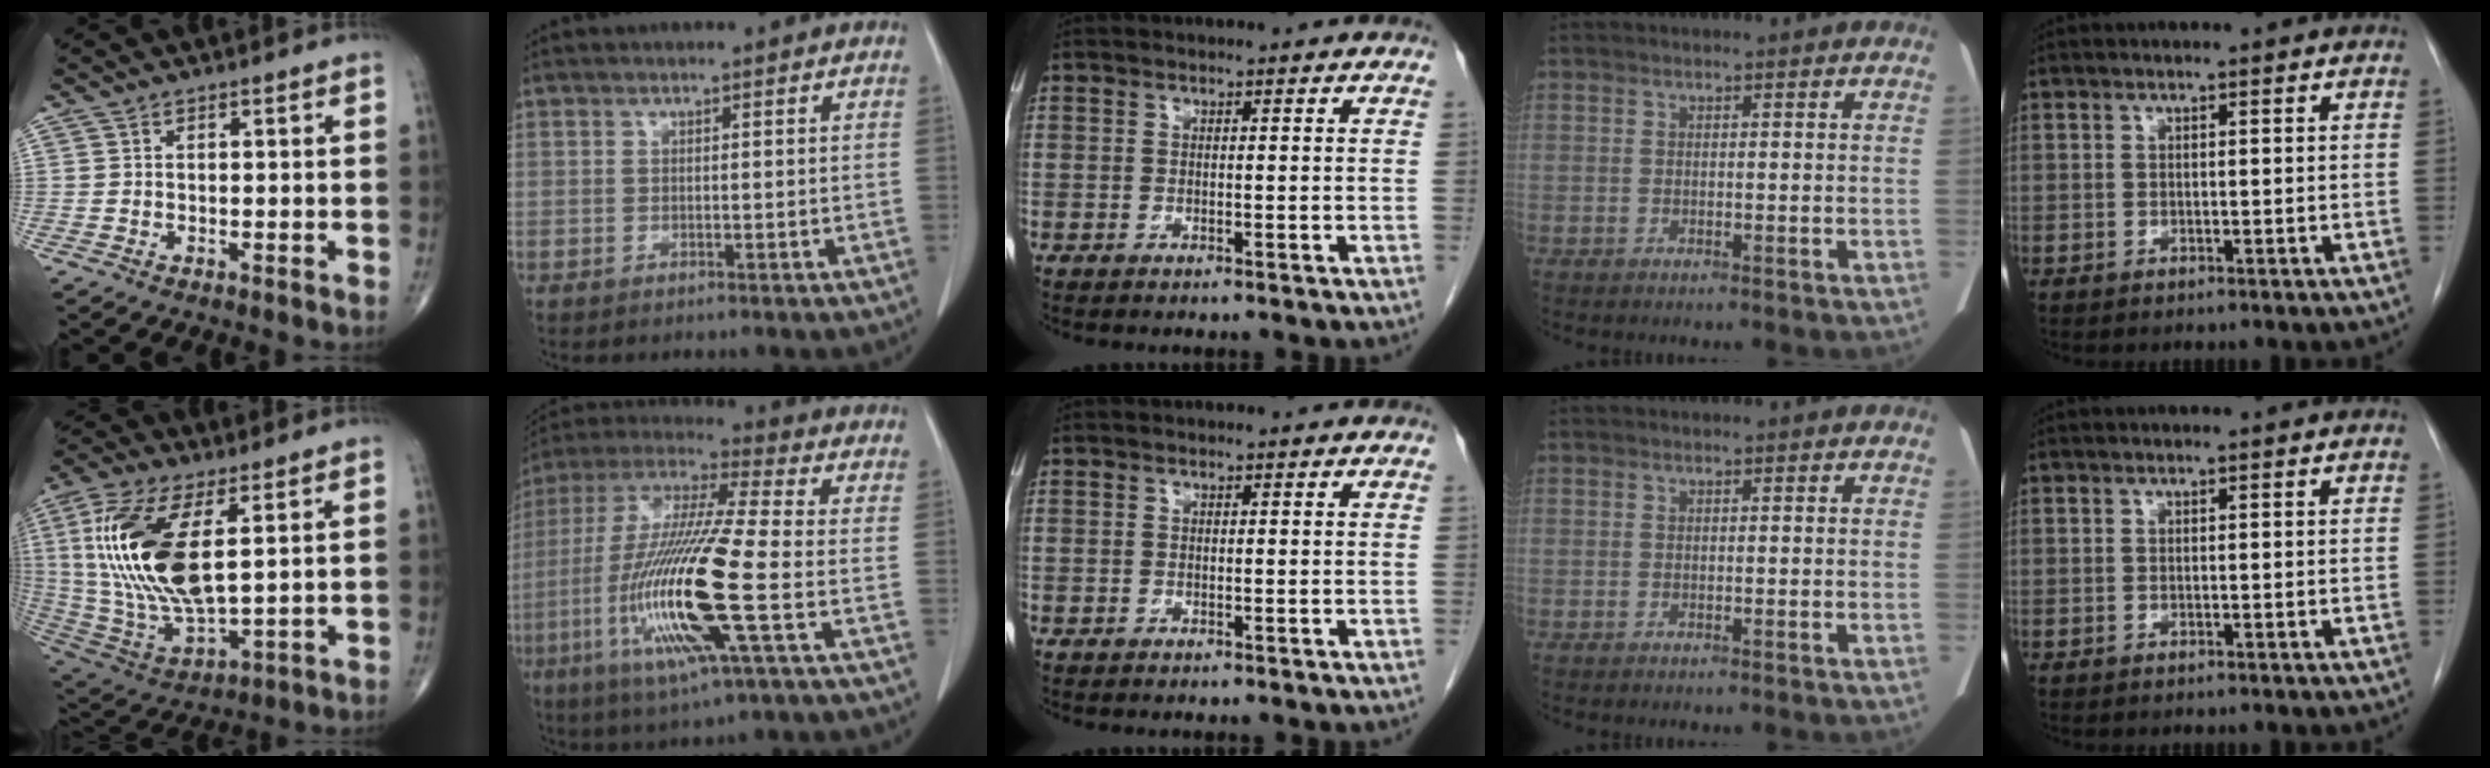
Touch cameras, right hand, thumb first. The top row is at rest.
{"thumb": {"total": 22.0, "force": [4.8, 9.4, 19.3], "torque": [-0.411, -0.027, 0.097]}, "index": {"total": 19.9, "force": [-5.1, 1.0, 19.2], "torque": [-0.411, -0.022, -0.102]}}